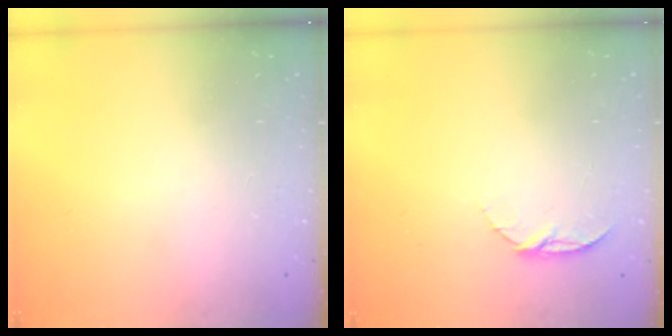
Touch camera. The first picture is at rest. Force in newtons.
{"total": 6.9, "press": 6.9, "slide": 0.8}